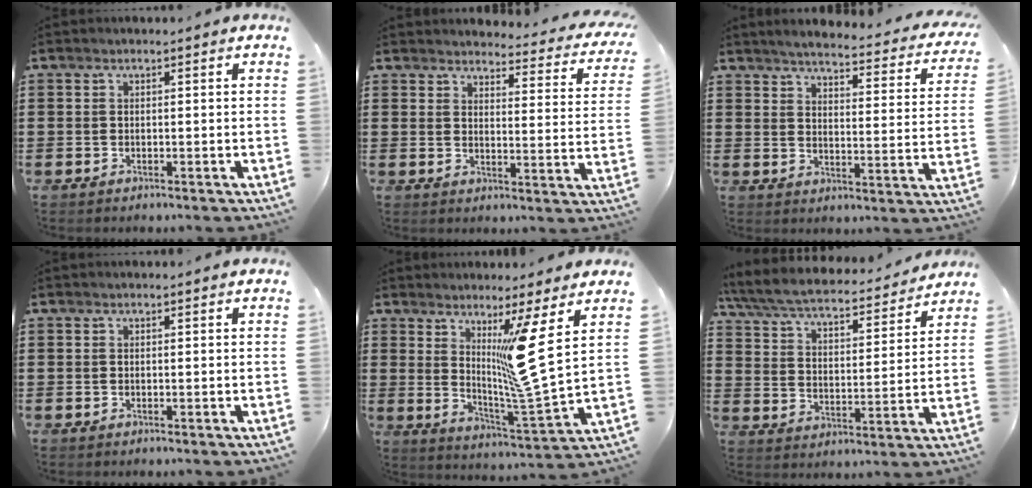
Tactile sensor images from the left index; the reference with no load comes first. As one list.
[{"total": 3.4, "force": [3.3, 0.4, 0.8], "torque": [-0.019, -0.031, 0.050]}, {"total": 3.8, "force": [3.5, -0.2, 1.4], "torque": [-0.046, -0.029, 0.053]}, {"total": 0.0}, {"total": 11.0, "force": [4.9, -0.5, 9.8], "torque": [-0.161, -0.045, 0.072]}, {"total": 5.8, "force": [5.3, 0.5, 2.3], "torque": [-0.069, -0.036, 0.085]}]